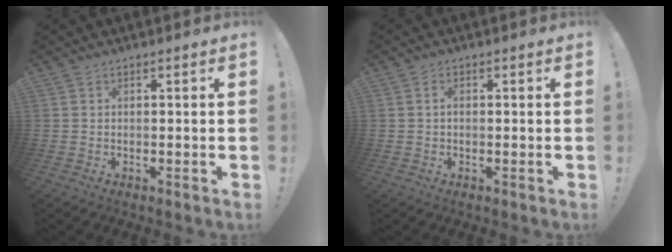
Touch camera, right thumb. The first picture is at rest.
{"total": 1.1, "force": [-0.1, 0.7, 0.7], "torque": [-0.019, 0.006, -0.002]}